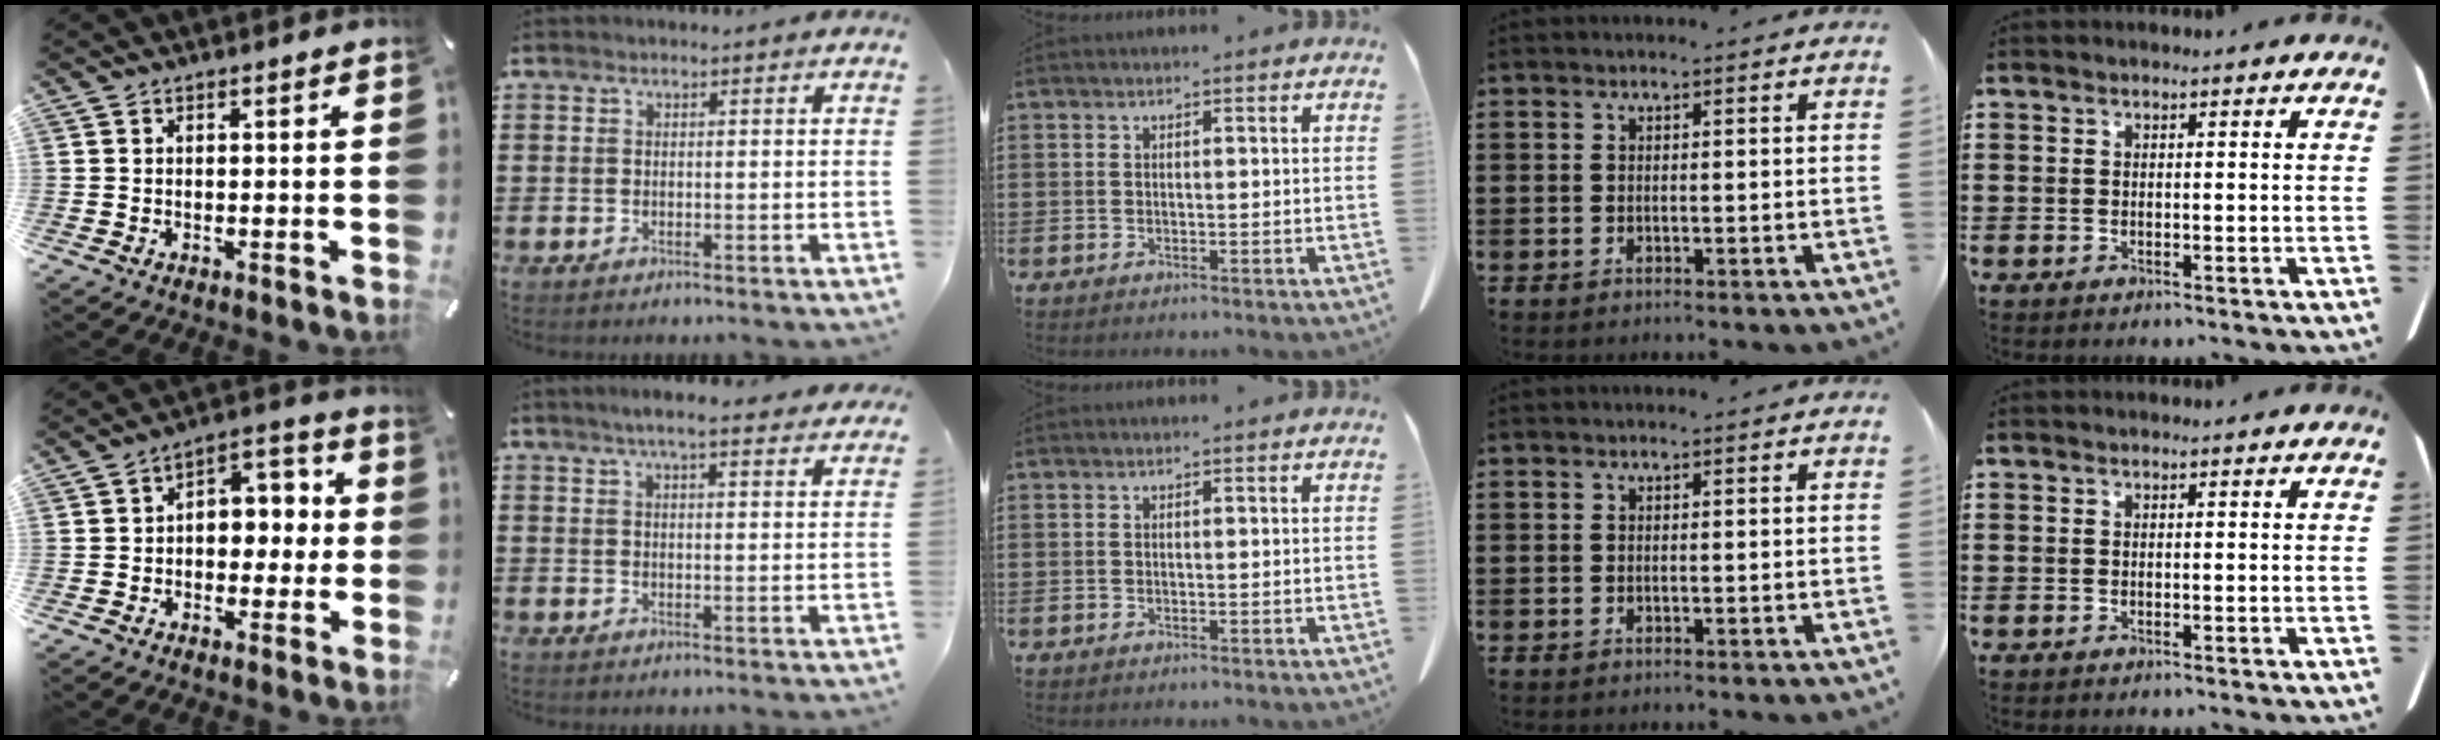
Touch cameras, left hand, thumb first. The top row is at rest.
{"thumb": {"total": 6.5, "force": [-1.0, 5.2, 3.9], "torque": [-0.040, 0.006, -0.027]}, "index": {"total": 4.8, "force": [3.9, 0.4, 2.7], "torque": [-0.061, -0.005, 0.070]}}